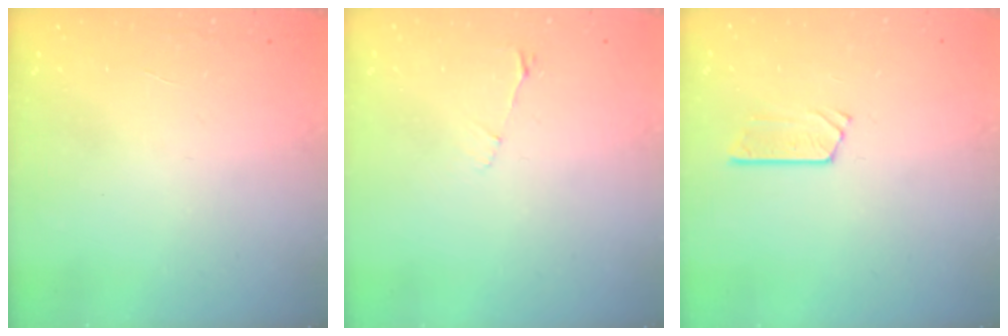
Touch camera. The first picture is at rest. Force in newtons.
{"total": 3.2, "press": 3.1, "slide": 0.4}
{"total": 3.8, "press": 3.7, "slide": 0.3}